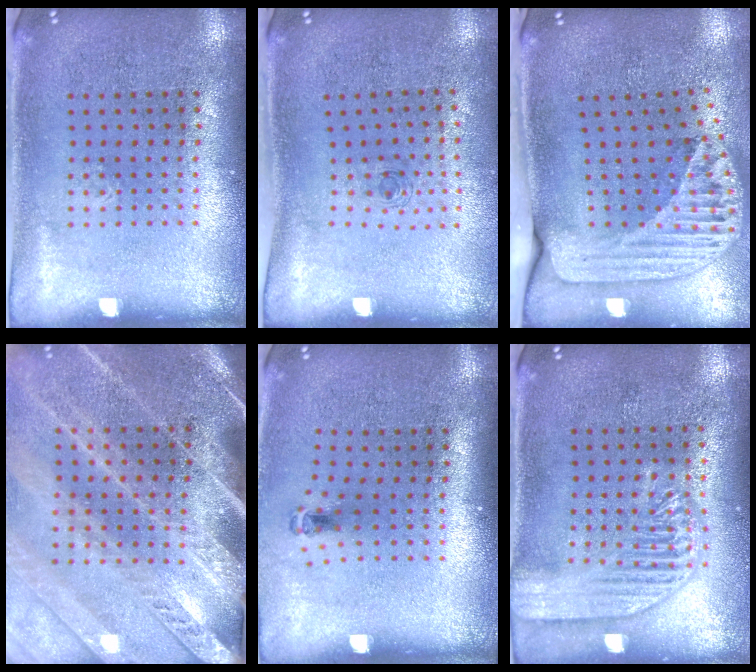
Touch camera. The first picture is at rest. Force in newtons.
{"total": 0.6, "press": 0.2, "slide": 0.5}
{"total": 2.5, "press": 1.8, "slide": 1.8}
{"total": 3.5, "press": 3.0, "slide": 1.8}
{"total": 0.7, "press": 0.3, "slide": 0.6}
{"total": 2.0, "press": 2.0, "slide": 0.2}